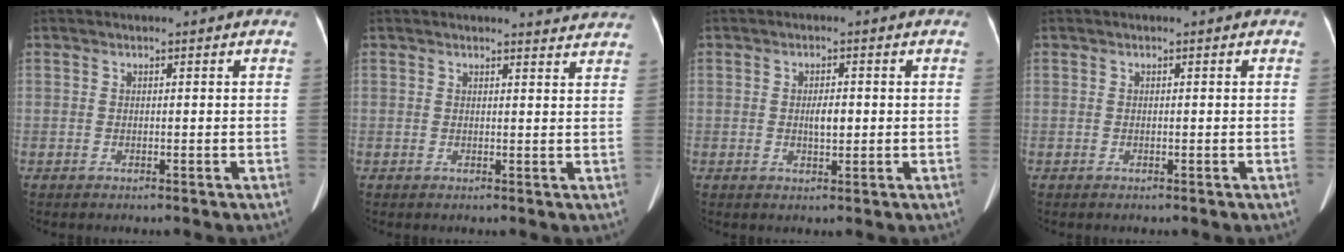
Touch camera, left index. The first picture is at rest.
{"total": 3.5, "force": [3.5, 0.3, 0.2], "torque": [-0.007, -0.009, 0.026]}
{"total": 2.6, "force": [-0.1, 1.0, 2.4], "torque": [-0.043, 0.001, 0.000]}
{"total": 0.0}